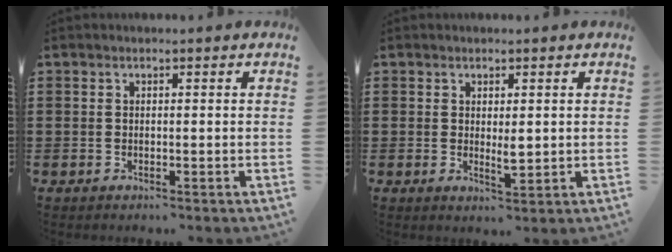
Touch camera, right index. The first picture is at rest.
{"total": 2.6, "force": [0.3, 1.0, 2.4], "torque": [-0.037, -0.006, 0.005]}